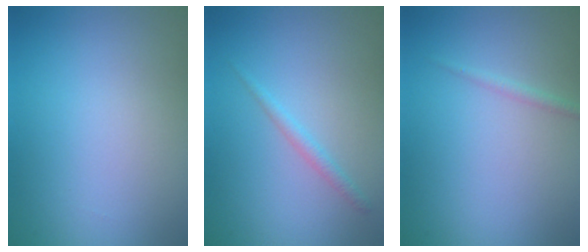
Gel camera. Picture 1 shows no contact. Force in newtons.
{"total": 1.1, "press": 1.1, "slide": 0.1}
{"total": 0.7, "press": 0.7, "slide": 0.0}